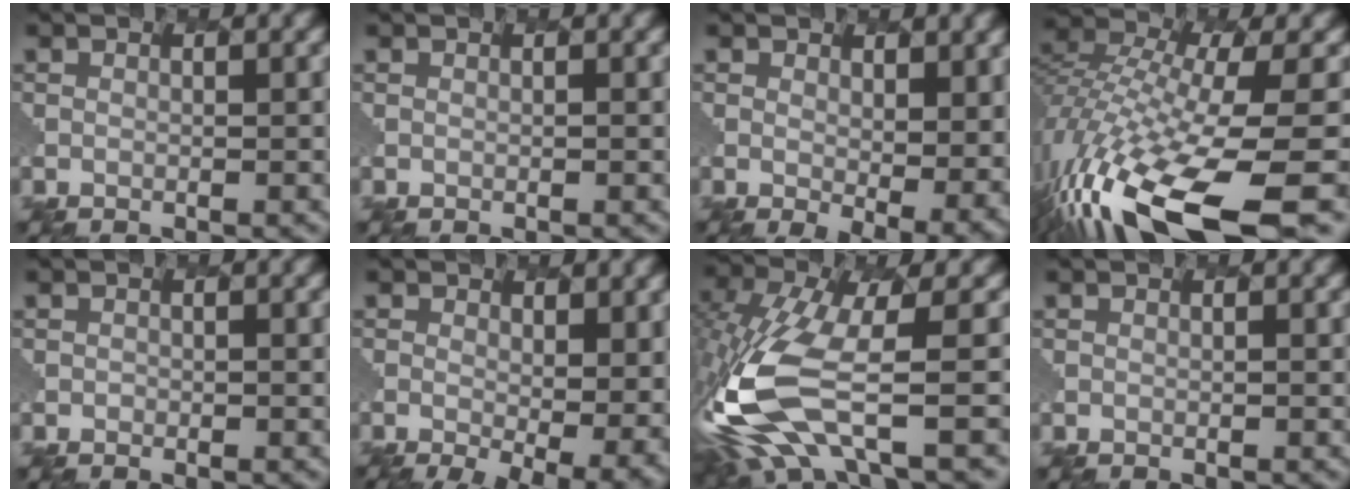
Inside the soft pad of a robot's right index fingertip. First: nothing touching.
{"total": 0.0}
{"total": 4.3, "force": [0.0, 1.7, 4.0], "torque": [-0.067, -0.016, 0.008]}
{"total": 15.1, "force": [-8.1, 4.9, 11.8], "torque": [-0.296, -0.017, -0.132]}
{"total": 0.7, "force": [-0.3, 0.0, -0.6], "torque": [-0.002, 0.002, -0.006]}
{"total": 6.3, "force": [-1.2, 2.4, 5.7], "torque": [-0.068, -0.015, -0.004]}
{"total": 10.8, "force": [-3.5, 3.9, 9.4], "torque": [-0.246, -0.018, -0.062]}
{"total": 0.0}